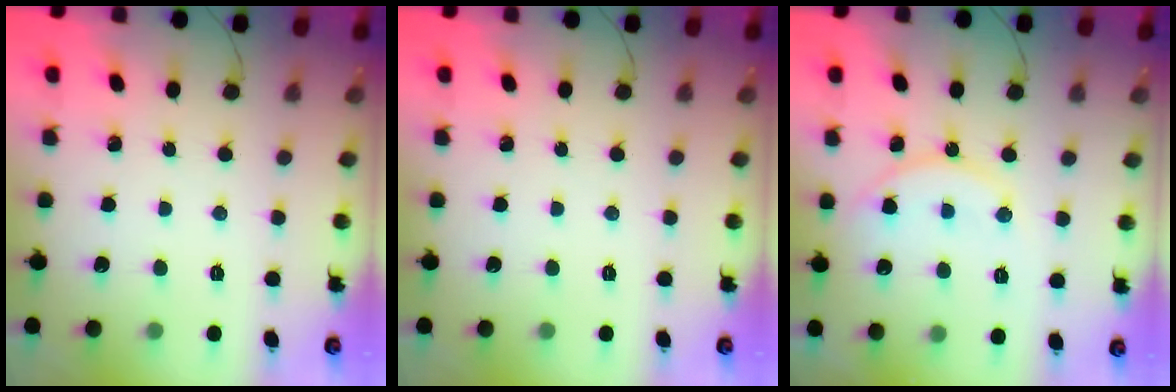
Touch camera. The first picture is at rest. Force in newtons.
{"total": 0.0}
{"total": 14.1, "press": 14.1, "slide": 1.1}